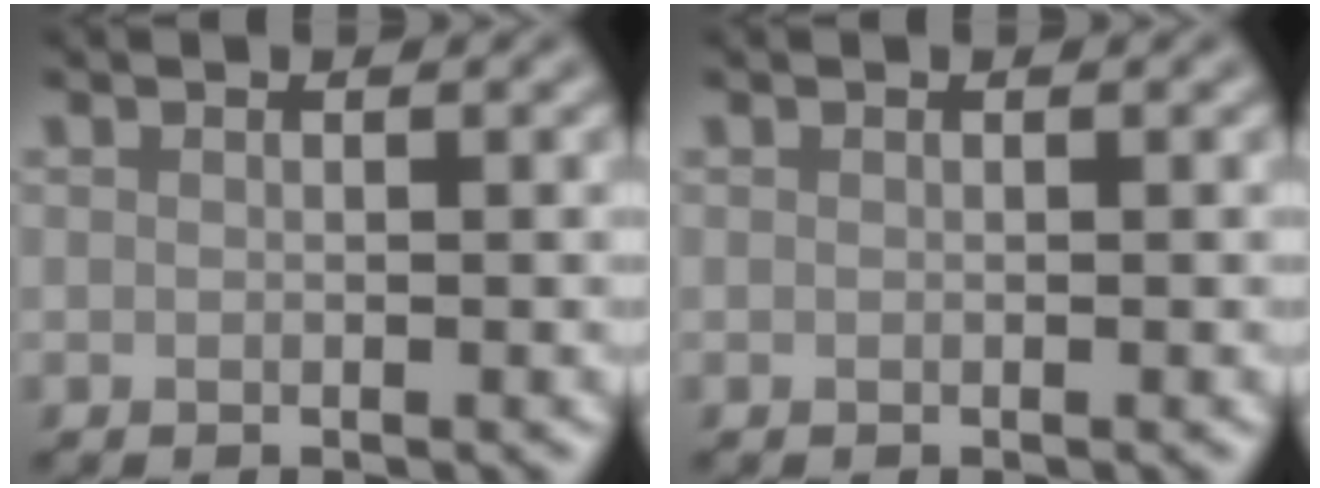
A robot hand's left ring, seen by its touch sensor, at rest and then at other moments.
{"total": 0.0}